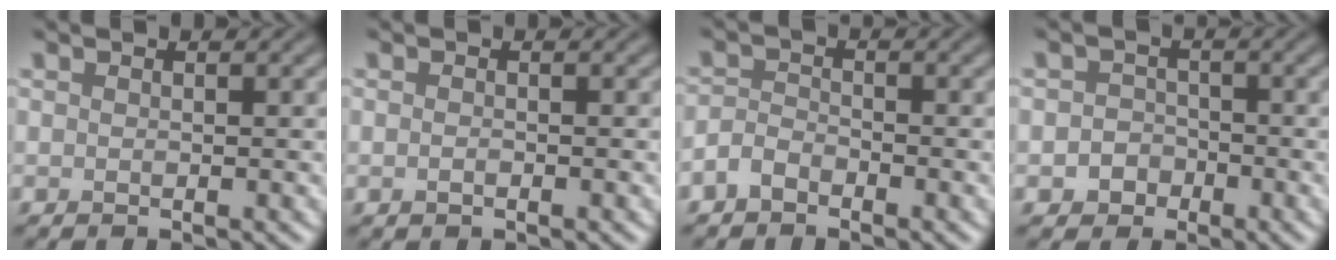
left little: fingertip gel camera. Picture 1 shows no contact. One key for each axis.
{"total": 0.6, "fx": -0.2, "fy": 0.3, "fz": 0.5, "tx": -0.012, "ty": -0.001, "tz": -0.005}
{"total": 1.9, "fx": -1.4, "fy": 1.1, "fz": 0.8, "tx": -0.017, "ty": 0.005, "tz": -0.035}
{"total": 2.1, "fx": -0.9, "fy": 1.8, "fz": 0.5, "tx": -0.001, "ty": 0.005, "tz": -0.020}